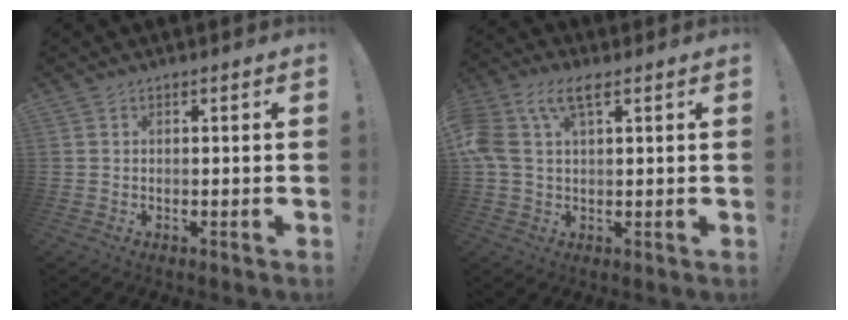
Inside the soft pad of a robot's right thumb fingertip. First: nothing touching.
{"total": 10.0, "force": [3.9, 5.2, 7.6], "torque": [-0.178, -0.003, 0.074]}